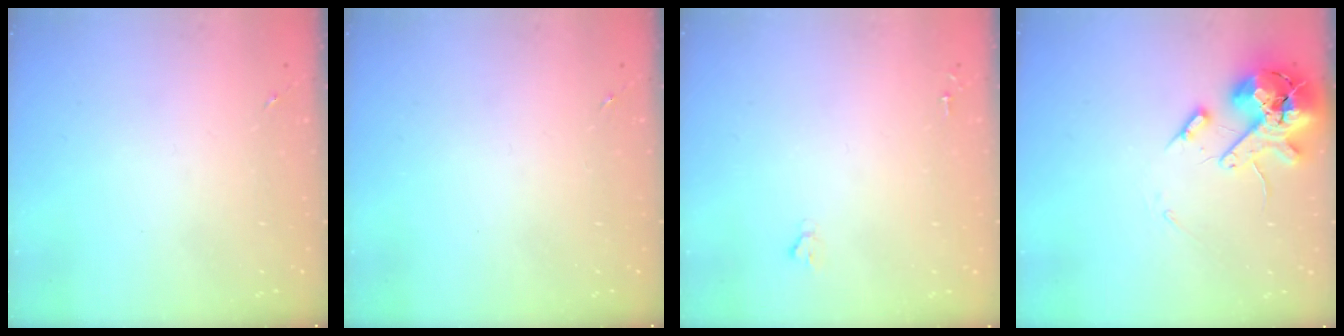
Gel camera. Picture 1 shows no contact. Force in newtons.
{"total": 0.0}
{"total": 1.6, "press": 1.6, "slide": 0.2}
{"total": 14.6, "press": 14.4, "slide": 2.4}